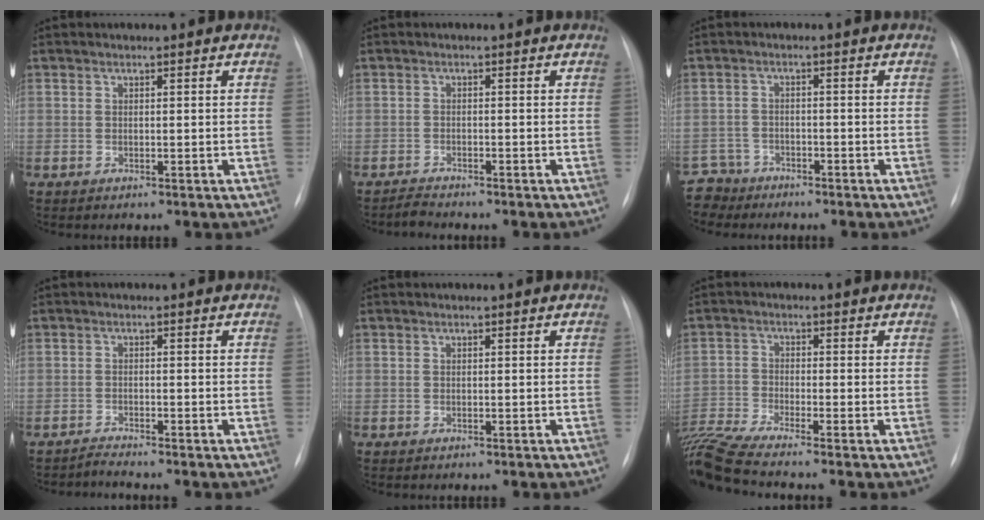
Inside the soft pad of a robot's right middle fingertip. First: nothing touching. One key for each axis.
{"total": 1.5, "fx": -1.5, "fy": -0.1, "fz": -0.1, "tx": -0.001, "ty": -0.008, "tz": -0.028}
{"total": 4.3, "fx": -3.7, "fy": 1.8, "fz": -1.3, "tx": 0.024, "ty": -0.003, "tz": -0.074}
{"total": 1.7, "fx": -1.6, "fy": -0.6, "fz": -0.3, "tx": 0.003, "ty": -0.010, "tz": -0.030}
{"total": 0.0}
{"total": 8.5, "fx": -7.5, "fy": -1.7, "fz": 3.7, "tx": -0.083, "ty": -0.014, "tz": -0.142}